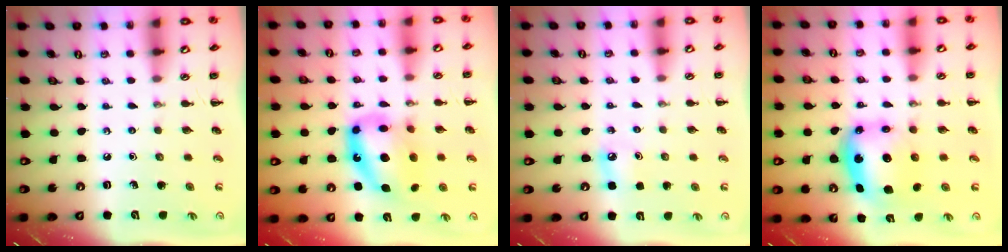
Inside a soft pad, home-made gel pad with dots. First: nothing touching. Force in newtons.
{"total": 14.0, "press": 13.6, "slide": 3.3}
{"total": 6.0, "press": 5.8, "slide": 1.7}
{"total": 7.0, "press": 6.9, "slide": 1.2}